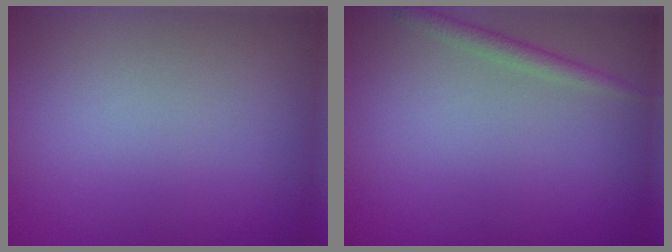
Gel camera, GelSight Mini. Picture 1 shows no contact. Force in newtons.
{"total": 1.4, "press": 1.4, "slide": 0.0}